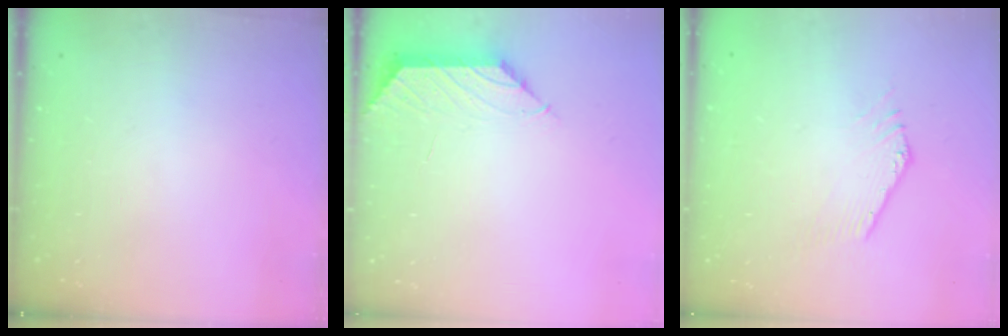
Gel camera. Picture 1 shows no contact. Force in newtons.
{"total": 1.0, "press": 0.8, "slide": 0.5}
{"total": 1.0, "press": 1.0, "slide": 0.1}